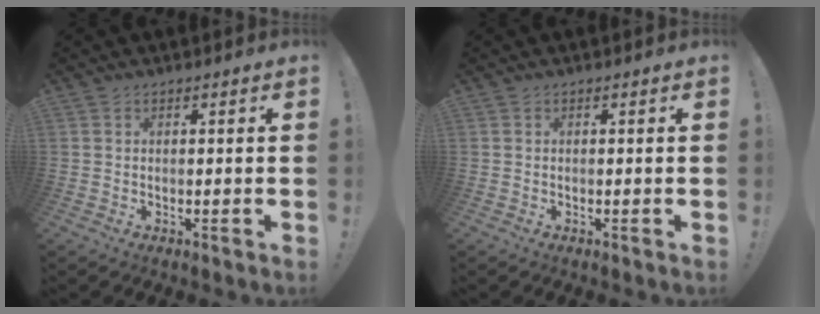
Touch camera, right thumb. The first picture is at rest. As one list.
[{"total": 0.0}]